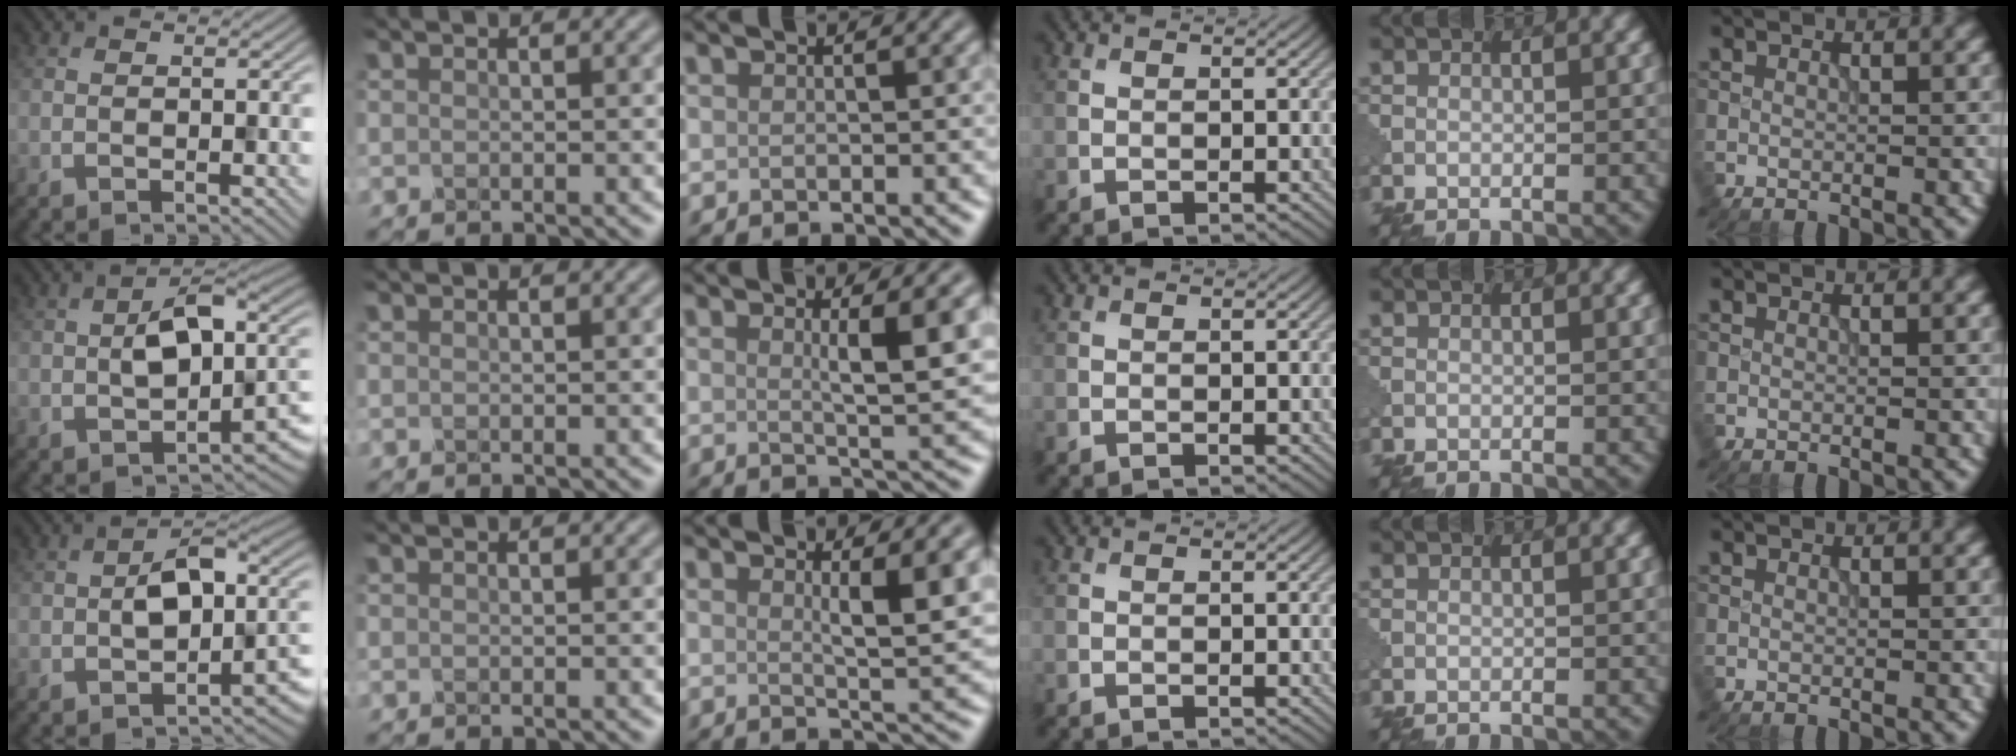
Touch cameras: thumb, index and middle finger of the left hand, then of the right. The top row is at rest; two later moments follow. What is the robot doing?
{"motion": "shake", "object": "medicine bottle"}